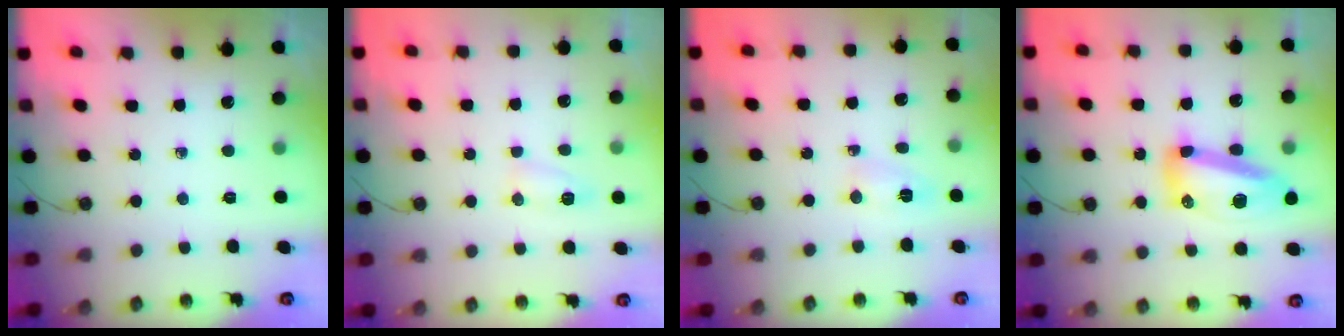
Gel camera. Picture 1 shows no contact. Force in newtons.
{"total": 6.0, "press": 6.0, "slide": 0.7}
{"total": 2.9, "press": 2.7, "slide": 1.0}
{"total": 14.3, "press": 14.1, "slide": 2.2}